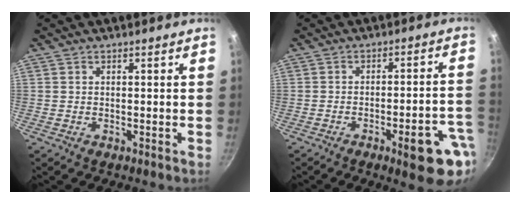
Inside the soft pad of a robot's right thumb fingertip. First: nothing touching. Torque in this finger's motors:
{"motor_torque": [1.57, 1.13, -0.02, -0.03, 0.24]}